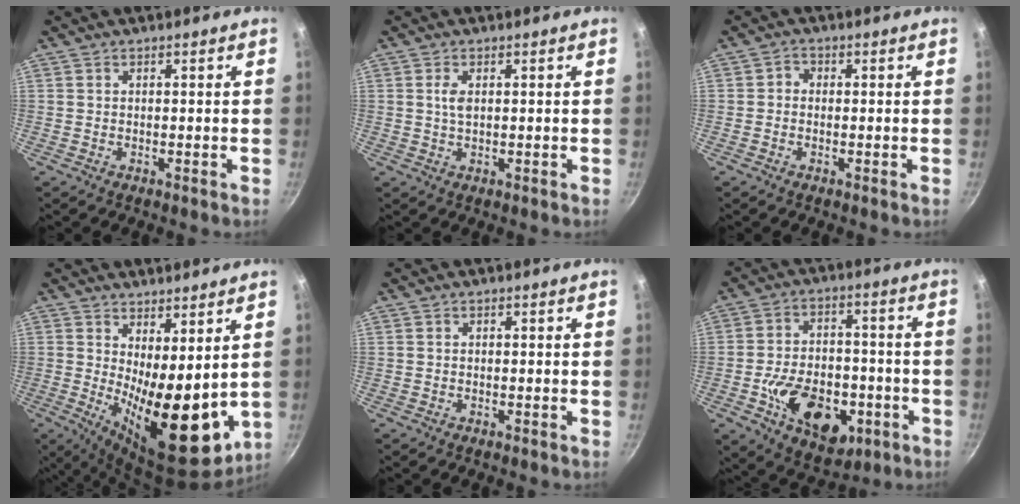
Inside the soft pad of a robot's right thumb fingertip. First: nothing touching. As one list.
[{"total": 2.1, "force": [0.5, 1.1, 1.8], "torque": [-0.036, -0.001, 0.010]}, {"total": 1.5, "force": [-0.4, 1.3, 0.7], "torque": [-0.009, 0.008, -0.013]}, {"total": 16.0, "force": [1.9, 6.4, 14.5], "torque": [-0.181, -0.043, 0.044]}, {"total": 0.0}, {"total": 17.4, "force": [-5.7, 11.4, 11.9], "torque": [-0.158, 0.027, -0.076]}]